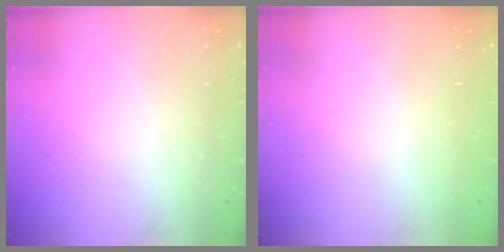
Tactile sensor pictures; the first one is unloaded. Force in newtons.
{"total": 1.5, "press": 1.3, "slide": 0.9}